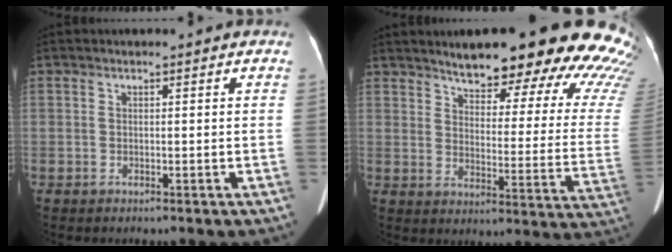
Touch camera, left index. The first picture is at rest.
{"total": 25.3, "force": [21.6, 4.9, 12.2], "torque": [-0.141, -0.065, 0.245]}